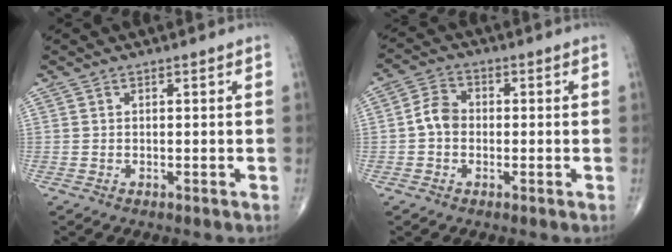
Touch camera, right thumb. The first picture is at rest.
{"total": 4.7, "force": [-0.6, 3.7, 2.8], "torque": [-0.044, 0.018, -0.020]}